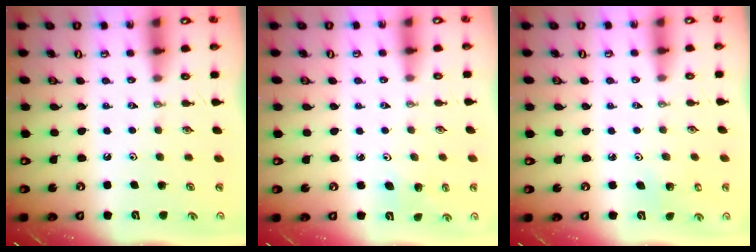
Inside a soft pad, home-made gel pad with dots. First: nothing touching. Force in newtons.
{"total": 4.0, "press": 3.9, "slide": 1.1}
{"total": 2.8, "press": 2.8, "slide": 0.3}